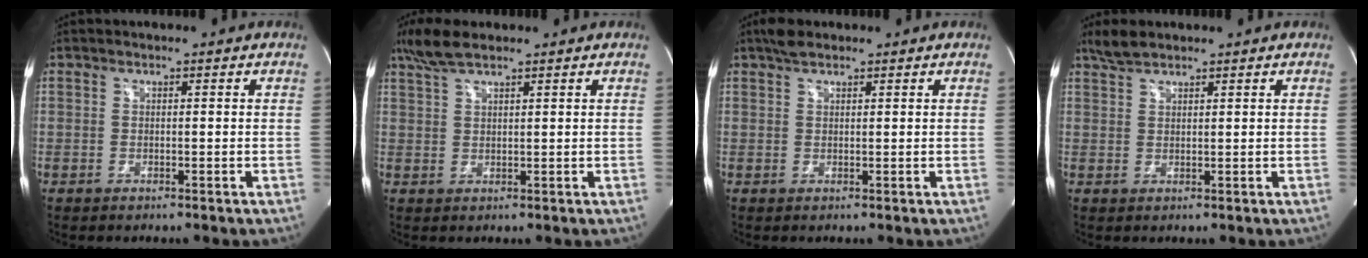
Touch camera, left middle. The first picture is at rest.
{"total": 4.7, "force": [3.7, 0.8, 2.9], "torque": [-0.068, 0.018, 0.076]}
{"total": 2.6, "force": [2.0, 0.9, 1.3], "torque": [-0.029, 0.016, 0.037]}
{"total": 2.8, "force": [2.5, 0.6, 1.2], "torque": [-0.031, 0.012, 0.053]}